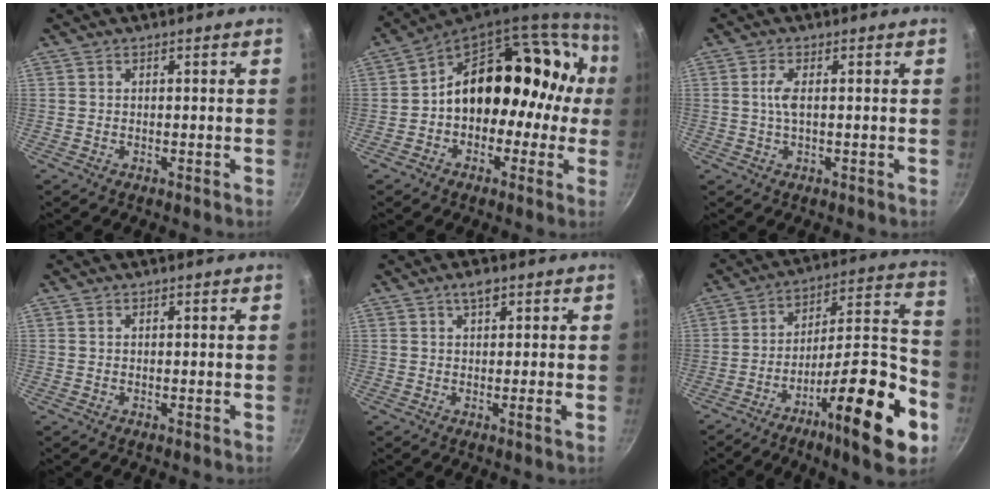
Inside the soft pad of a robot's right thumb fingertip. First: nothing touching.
{"total": 21.3, "force": [1.6, 16.1, 13.9], "torque": [-0.131, 0.077, 0.022]}
{"total": 2.8, "force": [0.3, 0.8, 2.7], "torque": [-0.066, 0.004, 0.006]}
{"total": 0.0}
{"total": 3.2, "force": [1.1, 0.8, 2.9], "torque": [-0.041, -0.005, 0.013]}
{"total": 23.8, "force": [-10.7, 6.4, 20.2], "torque": [-0.265, 0.062, -0.175]}